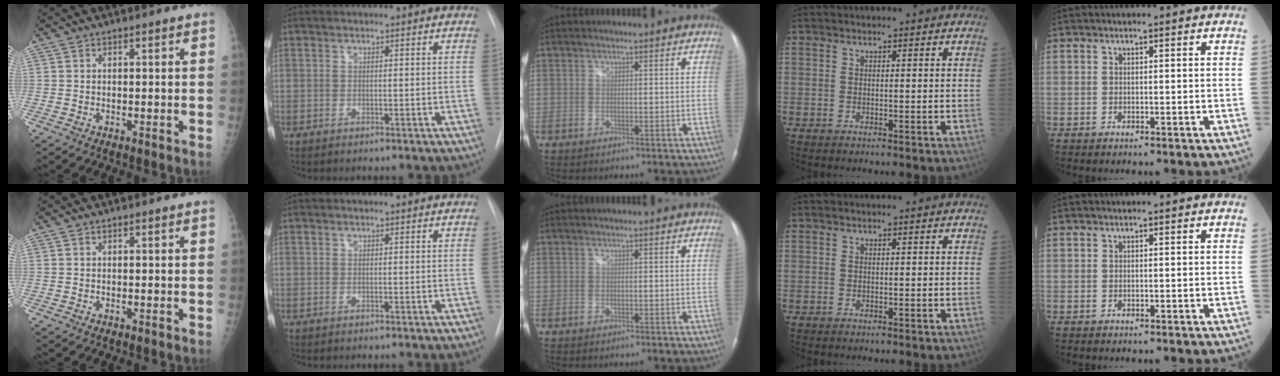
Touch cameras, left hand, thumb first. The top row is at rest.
{}